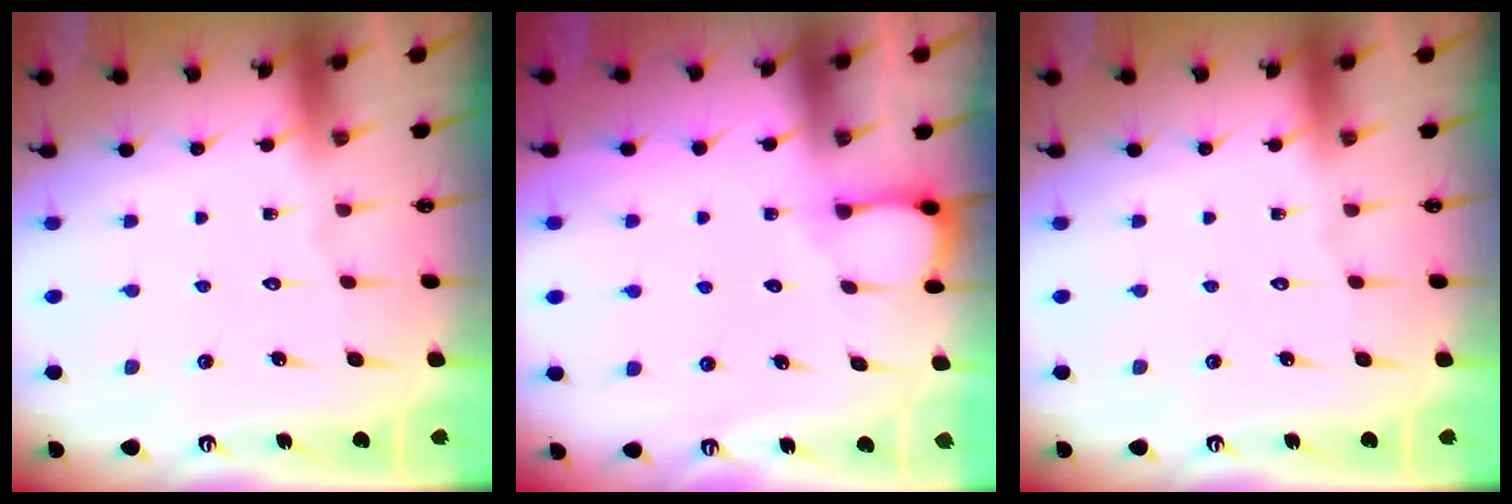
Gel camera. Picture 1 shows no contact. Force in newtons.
{"total": 3.6, "press": 3.6, "slide": 0.4}
{"total": 0.0}